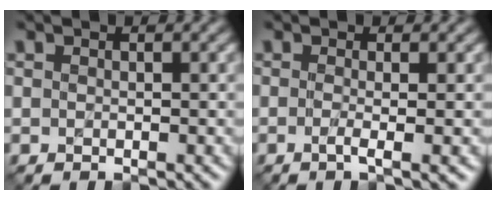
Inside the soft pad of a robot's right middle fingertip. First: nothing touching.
{"total": 2.2, "force": [-0.4, 0.6, 2.1], "torque": [-0.026, -0.003, -0.014]}